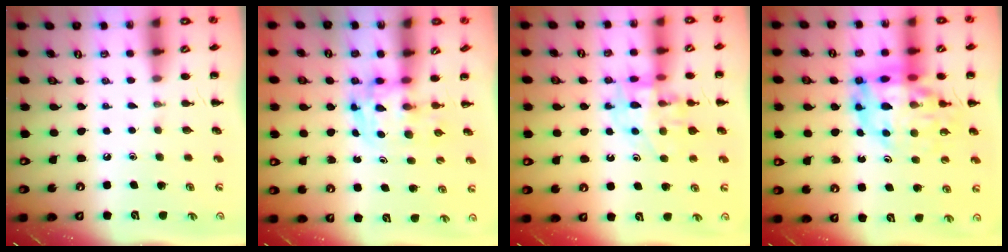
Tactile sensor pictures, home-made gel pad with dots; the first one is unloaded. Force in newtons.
{"total": 3.7, "press": 3.6, "slide": 0.6}
{"total": 13.2, "press": 12.9, "slide": 2.9}
{"total": 19.0, "press": 18.4, "slide": 4.7}